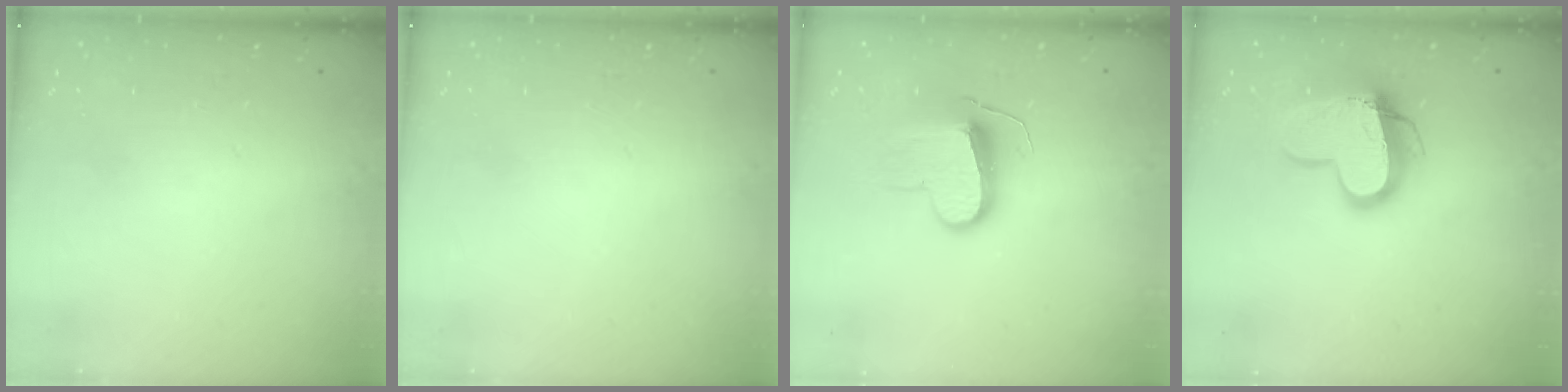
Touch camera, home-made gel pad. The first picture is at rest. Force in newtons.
{"total": 0.0}
{"total": 9.9, "press": 9.9, "slide": 0.0}
{"total": 13.7, "press": 13.6, "slide": 1.3}